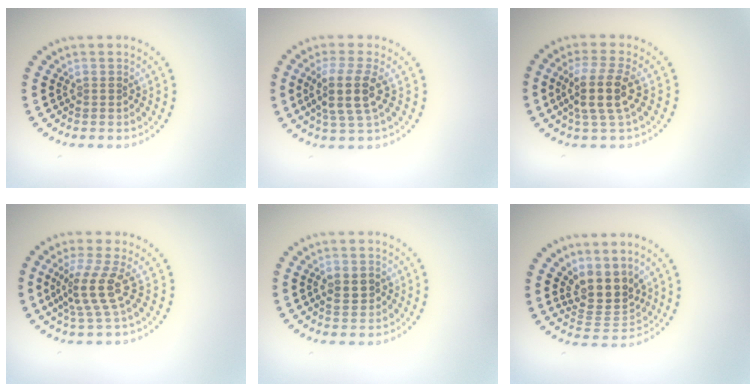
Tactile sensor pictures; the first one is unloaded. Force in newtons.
{"total": 3.8, "press": 3.1, "slide": 2.1}
{"total": 4.0, "press": 3.3, "slide": 2.2}
{"total": 3.6, "press": 2.5, "slide": 2.5}
{"total": 2.3, "press": 2.3, "slide": 0.2}
{"total": 3.8, "press": 3.1, "slide": 2.2}